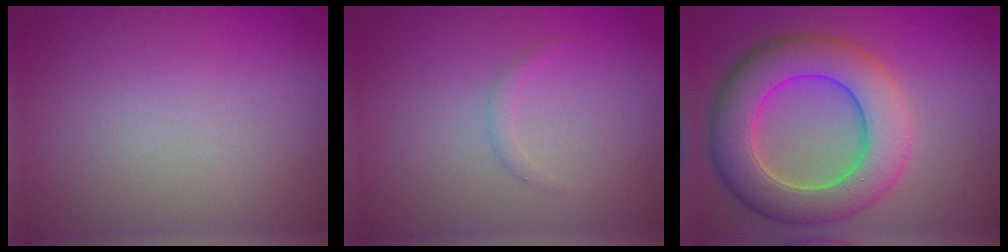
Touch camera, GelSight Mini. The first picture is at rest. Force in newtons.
{"total": 0.9, "press": 0.9, "slide": 0.0}
{"total": 9.2, "press": 9.2, "slide": 0.4}